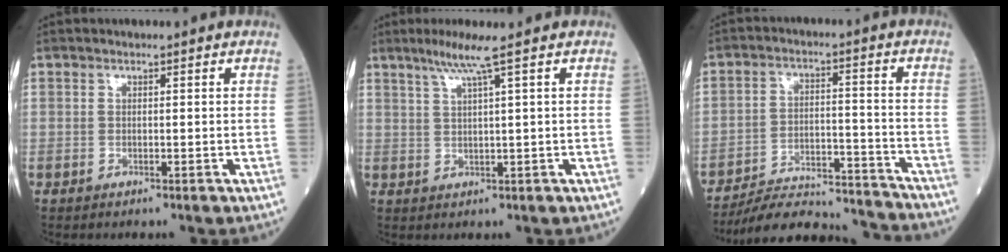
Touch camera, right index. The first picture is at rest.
{"total": 4.1, "force": [2.5, -1.2, 3.0], "torque": [-0.065, -0.001, 0.052]}
{"total": 15.2, "force": [-14.9, 1.7, 2.9], "torque": [-0.038, 0.020, -0.222]}